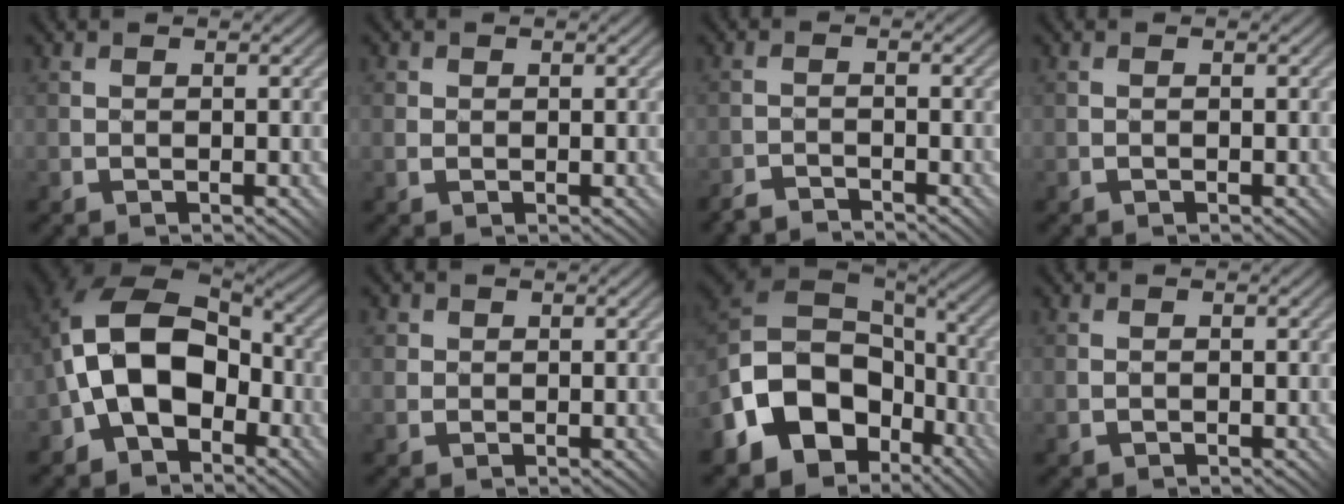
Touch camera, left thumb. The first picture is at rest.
{"total": 1.5, "force": [0.4, 1.4, 0.4], "torque": [-0.013, 0.007, 0.002]}
{"total": 2.6, "force": [-2.6, -0.2, 0.0], "torque": [0.002, 0.007, -0.057]}
{"total": 0.0}
{"total": 13.5, "force": [-2.8, 8.8, 9.8], "torque": [-0.188, -0.006, -0.054]}
{"total": 2.4, "force": [1.0, 2.1, 0.6], "torque": [-0.023, 0.010, 0.012]}
{"total": 16.4, "force": [-6.1, 12.6, 8.6], "torque": [-0.215, -0.018, -0.105]}
{"total": 0.6, "force": [-0.2, 0.4, 0.4], "torque": [-0.005, 0.002, -0.003]}